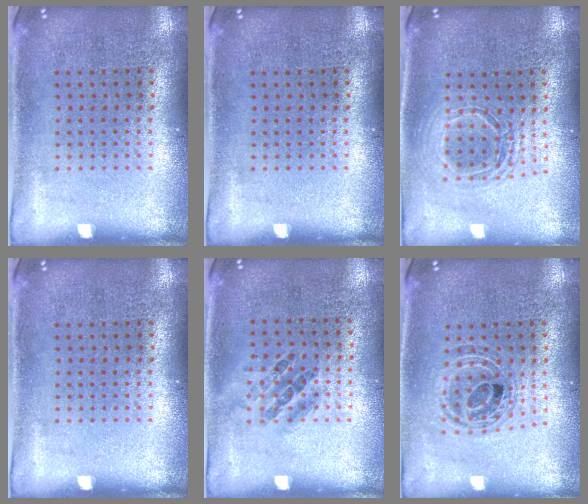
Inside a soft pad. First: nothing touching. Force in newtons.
{"total": 0.0}
{"total": 1.7, "press": 1.4, "slide": 0.9}
{"total": 0.0}
{"total": 0.9, "press": 0.7, "slide": 0.6}
{"total": 0.8, "press": 0.8, "slide": 0.1}